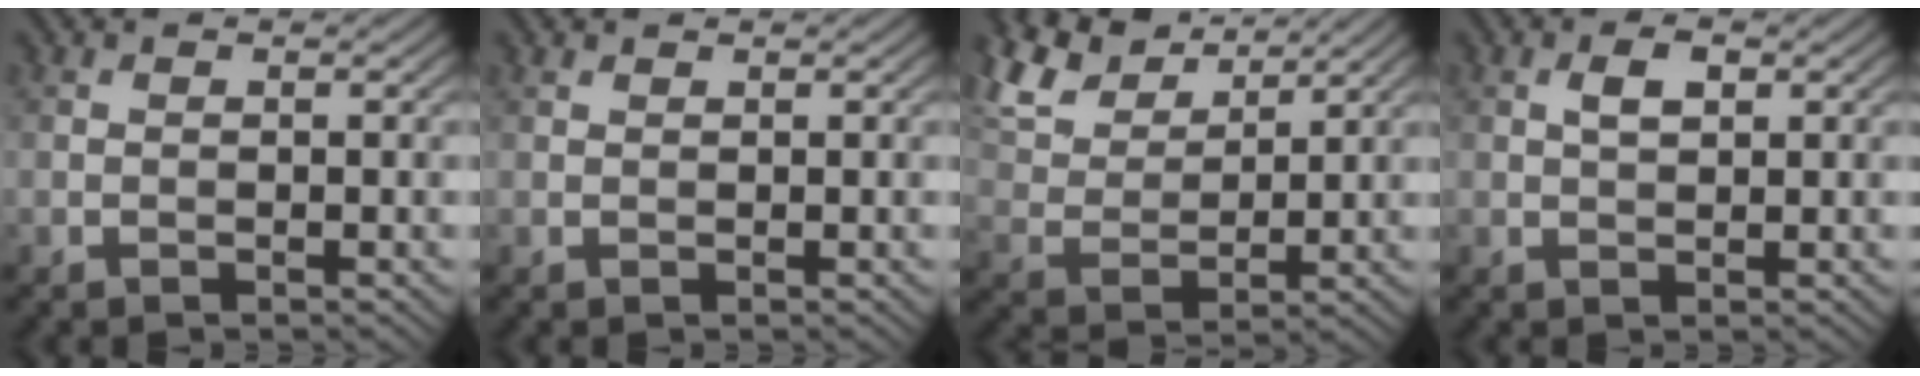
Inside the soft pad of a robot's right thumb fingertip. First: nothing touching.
{"total": 0.6, "force": [0.5, 0.1, 0.1], "torque": [-0.006, 0.003, 0.014]}
{"total": 10.3, "force": [7.8, 4.0, 5.4], "torque": [-0.154, 0.025, 0.147]}
{"total": 2.1, "force": [0.7, 1.0, 1.7], "torque": [-0.034, 0.004, 0.011]}